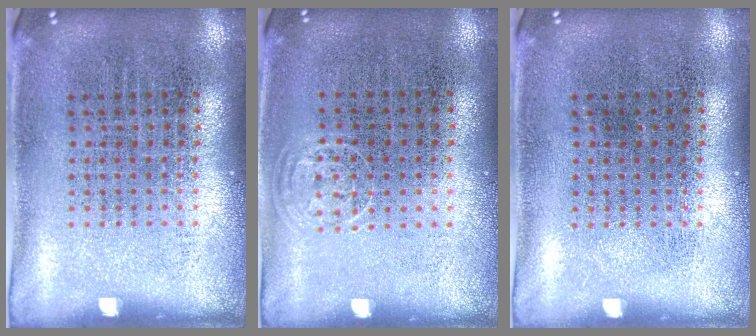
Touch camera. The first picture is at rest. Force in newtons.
{"total": 0.8, "press": 0.6, "slide": 0.5}
{"total": 0.0}